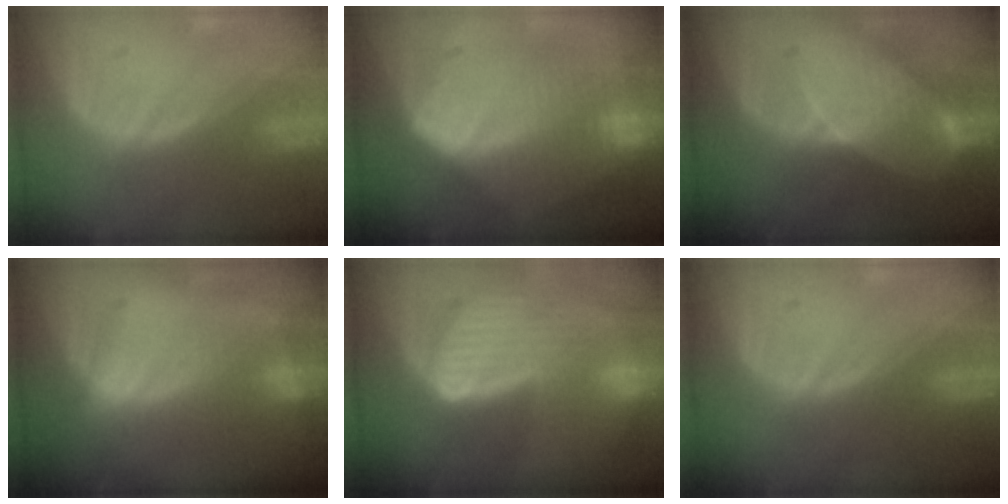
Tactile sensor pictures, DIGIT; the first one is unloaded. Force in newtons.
{"total": 10.3, "press": 10.3, "slide": 0.4}
{"total": 7.2, "press": 7.1, "slide": 1.1}
{"total": 7.2, "press": 6.1, "slide": 3.8}
{"total": 9.1, "press": 8.0, "slide": 4.5}
{"total": 0.0}